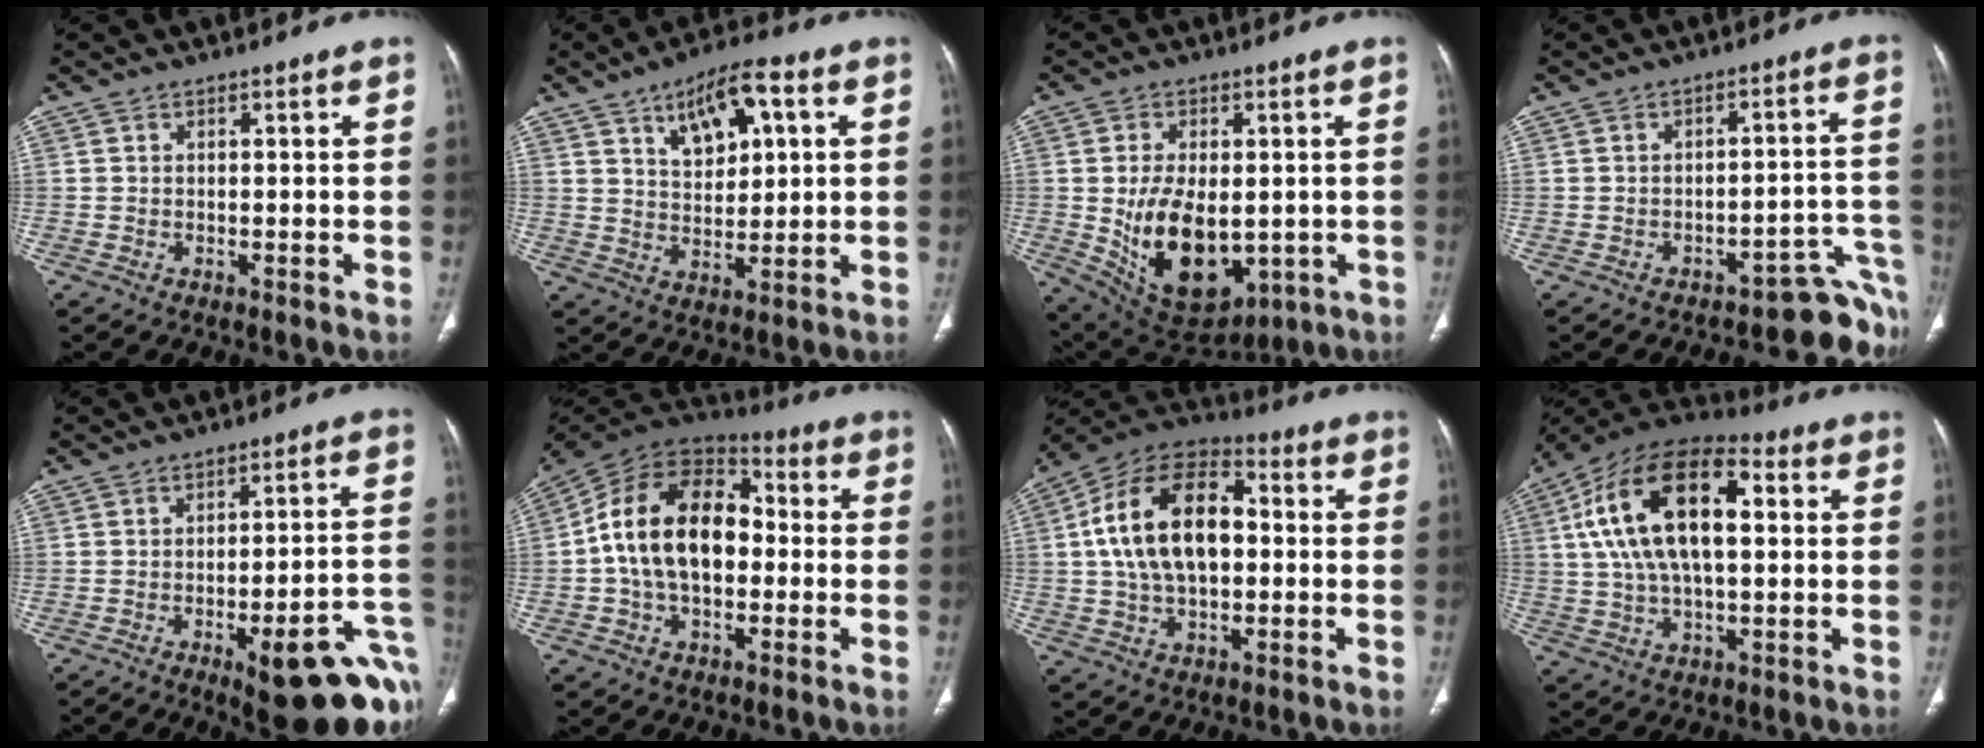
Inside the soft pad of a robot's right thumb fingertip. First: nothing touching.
{"total": 11.1, "force": [4.6, 5.3, 8.6], "torque": [-0.112, -0.005, 0.075]}
{"total": 16.8, "force": [-1.9, 10.1, 13.4], "torque": [-0.209, -0.013, 0.002]}
{"total": 8.5, "force": [-7.4, 3.0, 2.8], "torque": [0.020, 0.097, -0.091]}
{"total": 19.3, "force": [-8.4, 5.3, 16.5], "torque": [-0.133, 0.043, -0.096]}
{"total": 18.8, "force": [-0.2, 12.1, 14.4], "torque": [-0.234, 0.039, -0.012]}
{"total": 19.3, "force": [1.4, 11.6, 15.4], "torque": [-0.264, 0.030, 0.019]}
{"total": 21.4, "force": [4.2, 10.9, 17.9], "torque": [-0.320, 0.023, 0.062]}